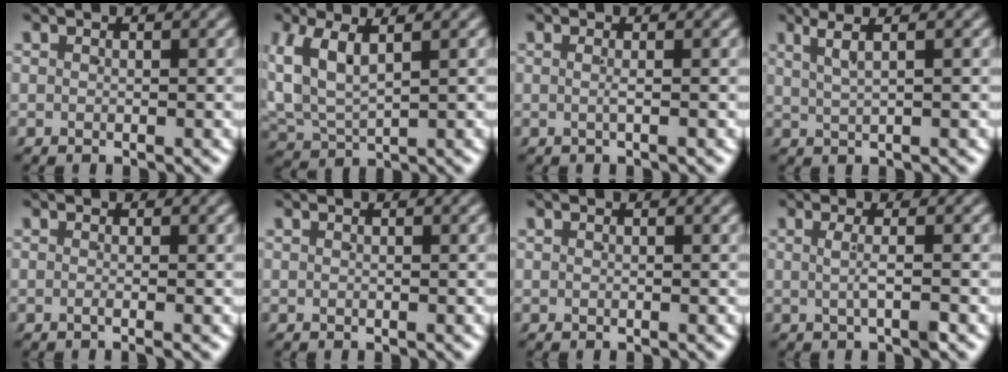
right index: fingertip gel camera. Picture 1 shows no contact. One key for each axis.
{"total": 5.8, "fx": 1.3, "fy": 4.5, "fz": 3.5, "tx": -0.106, "ty": -0.010, "tz": 0.031}
{"total": 0.9, "fx": -0.3, "fy": -0.2, "fz": 0.8, "tx": -0.017, "ty": 0.001, "tz": -0.005}
{"total": 2.6, "fx": 1.6, "fy": 0.2, "fz": 2.1, "tx": -0.030, "ty": 0.011, "tz": 0.028}
{"total": 1.0, "fx": -0.6, "fy": -0.2, "fz": 0.7, "tx": -0.011, "ty": 0.000, "tz": -0.013}
{"total": 0.0}
{"total": 0.0}
{"total": 1.6, "fx": -0.3, "fy": -0.3, "fz": 1.6, "tx": -0.029, "ty": 0.000, "tz": -0.002}